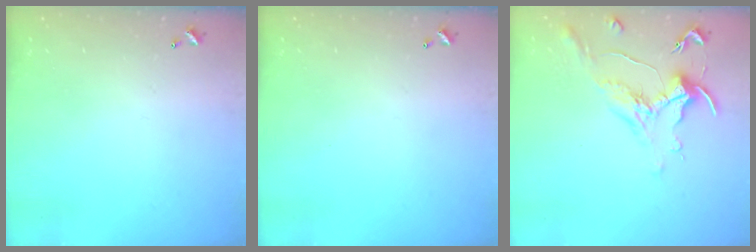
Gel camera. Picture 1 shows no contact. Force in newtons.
{"total": 0.0}
{"total": 1.5, "press": 1.4, "slide": 0.6}